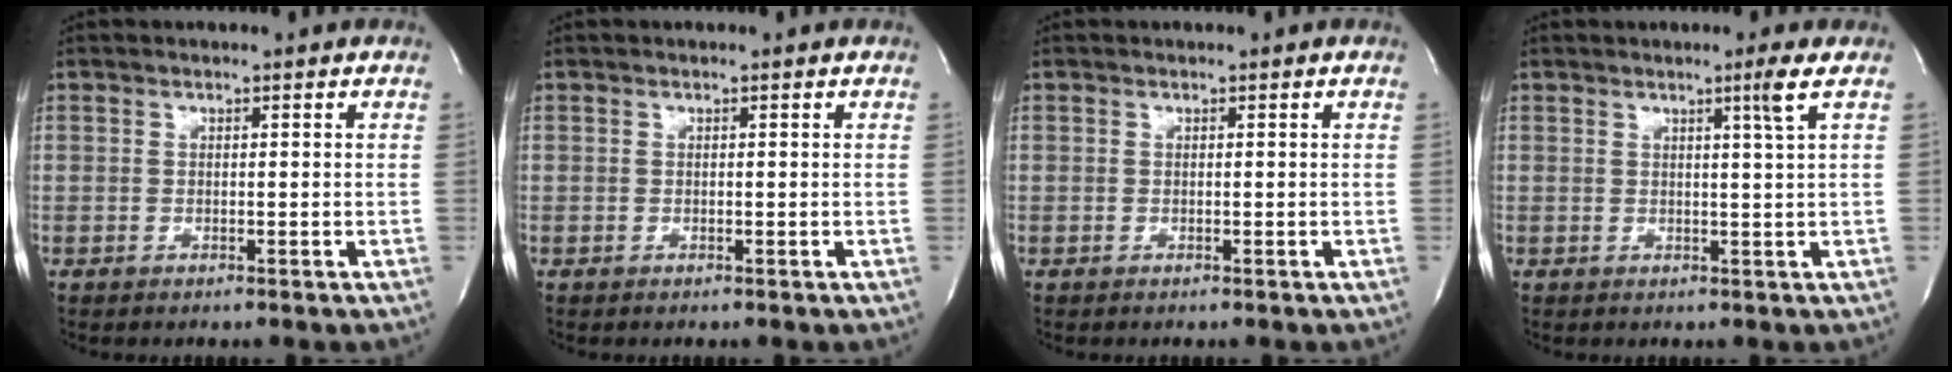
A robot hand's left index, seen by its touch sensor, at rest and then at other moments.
{"total": 0.0}
{"total": 0.0}
{"total": 2.4, "force": [1.1, -1.1, 1.8], "torque": [-0.037, -0.012, 0.024]}